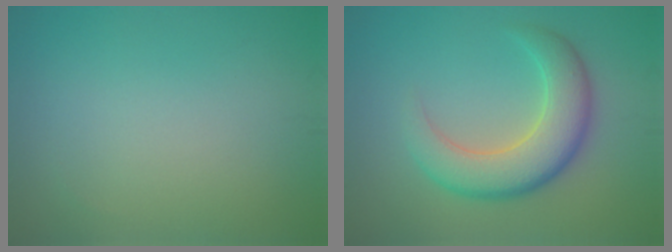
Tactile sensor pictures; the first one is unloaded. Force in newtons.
{"total": 6.2, "press": 6.2, "slide": 0.3}